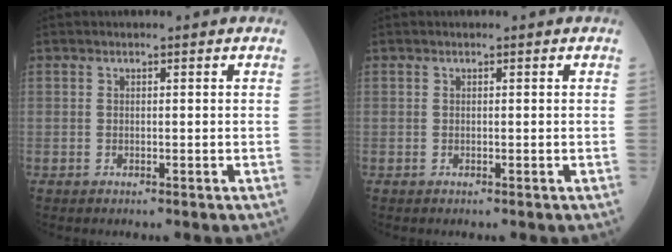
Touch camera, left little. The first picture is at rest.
{"total": 0.0}